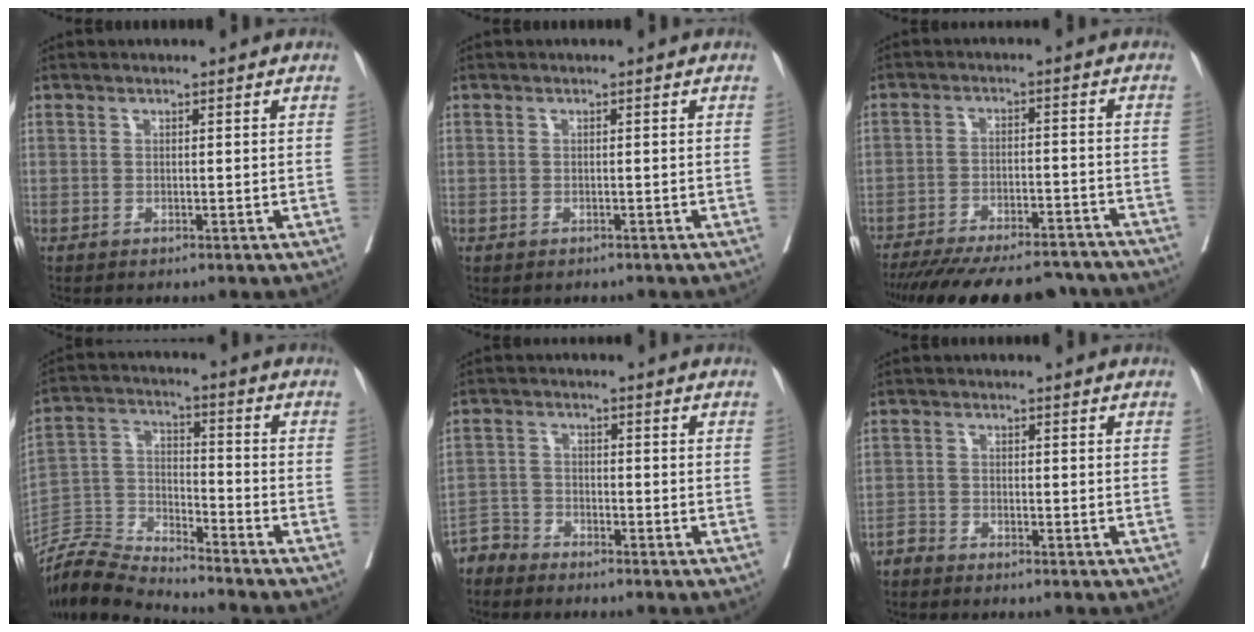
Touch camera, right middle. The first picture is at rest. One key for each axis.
{"total": 0.6, "fx": -0.4, "fy": 0.4, "fz": 0.1, "tx": -0.009, "ty": 0.001, "tz": -0.006}
{"total": 22.1, "fx": -19.5, "fy": 5.3, "fz": 8.9, "tx": -0.154, "ty": -0.024, "tz": -0.269}
{"total": 10.2, "fx": -10.2, "fy": -0.2, "fz": 0.8, "tx": -0.020, "ty": 0.020, "tz": -0.200}
{"total": 3.4, "fx": -3.2, "fy": 0.8, "fz": -0.7, "tx": 0.018, "ty": -0.005, "tz": -0.066}
{"total": 1.5, "fx": -1.5, "fy": 0.3, "fz": 0.0, "tx": 0.003, "ty": 0.000, "tz": -0.031}